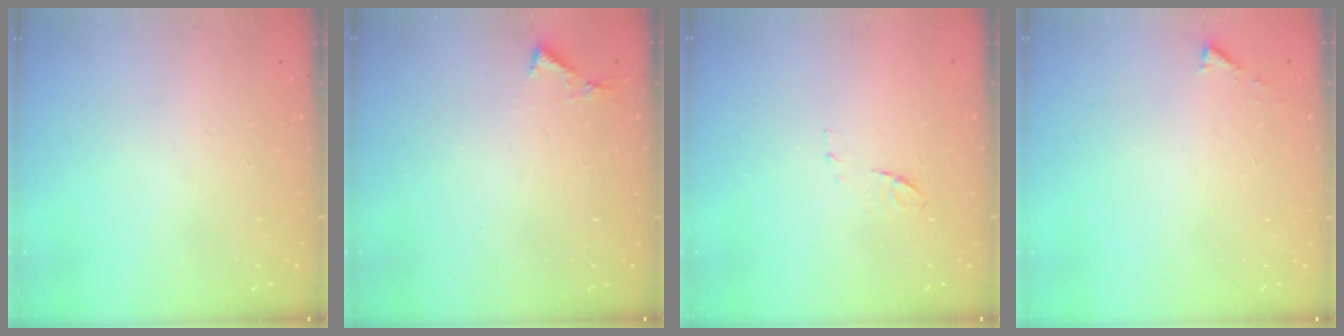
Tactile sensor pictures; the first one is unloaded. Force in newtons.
{"total": 4.1, "press": 4.1, "slide": 0.5}
{"total": 6.2, "press": 6.2, "slide": 0.5}
{"total": 2.9, "press": 2.9, "slide": 0.4}